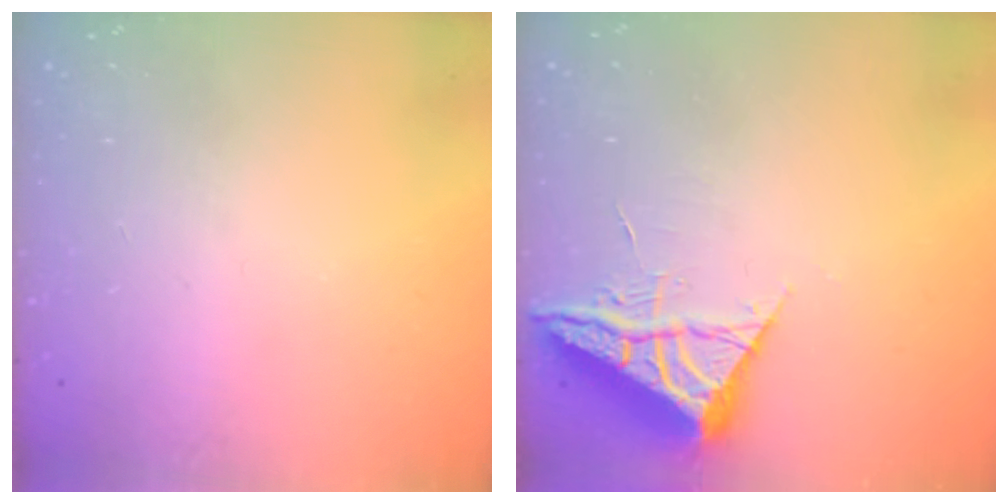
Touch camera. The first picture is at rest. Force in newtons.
{"total": 6.3, "press": 6.3, "slide": 0.9}